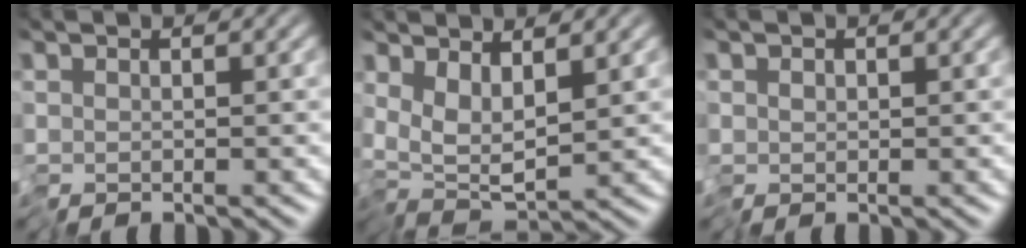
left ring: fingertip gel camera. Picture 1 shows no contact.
{"total": 3.7, "force": [1.2, 1.1, 3.3], "torque": [-0.069, -0.003, 0.023]}
{"total": 0.8, "force": [-0.1, 0.7, 0.4], "torque": [-0.011, 0.000, -0.005]}